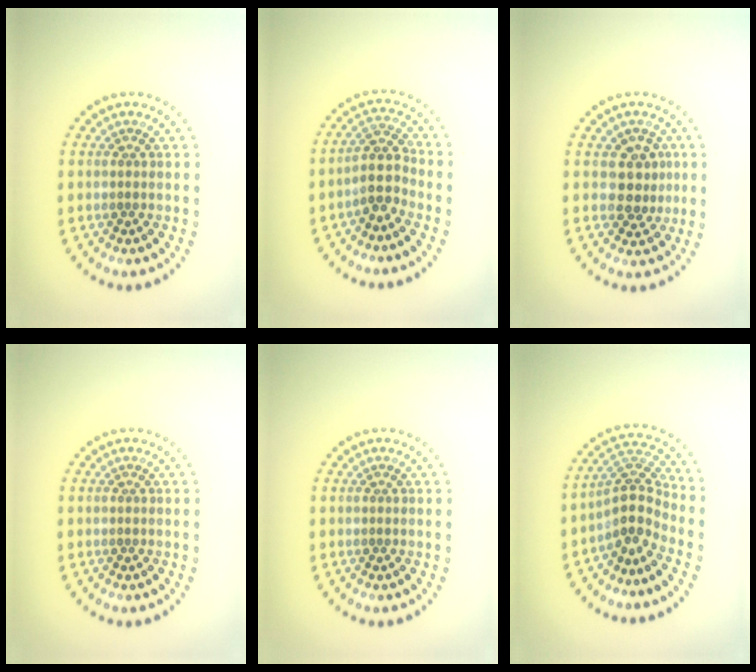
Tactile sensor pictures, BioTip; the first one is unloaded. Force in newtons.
{"total": 2.9, "press": 2.3, "slide": 1.6}
{"total": 2.9, "press": 2.7, "slide": 1.1}
{"total": 0.0}
{"total": 0.0}
{"total": 3.8, "press": 2.8, "slide": 2.5}